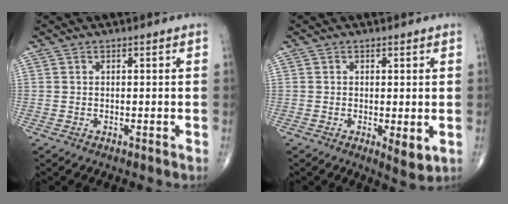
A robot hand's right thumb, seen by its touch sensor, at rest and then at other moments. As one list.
[{"total": 3.5, "force": [-0.5, 1.2, 3.2], "torque": [-0.050, -0.013, -0.007]}]